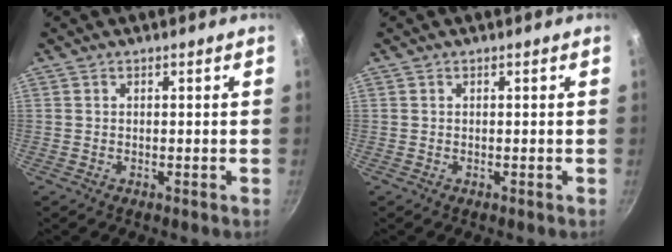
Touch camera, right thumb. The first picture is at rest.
{"total": 0.0}